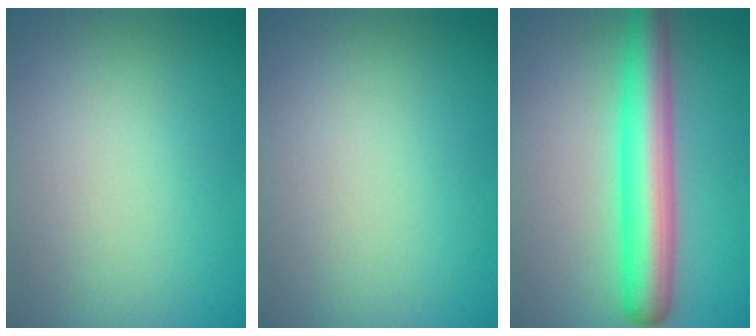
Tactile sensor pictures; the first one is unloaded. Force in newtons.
{"total": 0.0}
{"total": 6.9, "press": 6.8, "slide": 0.1}